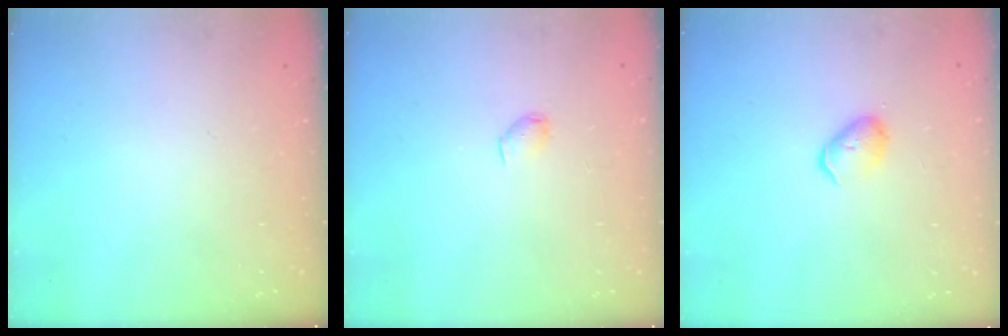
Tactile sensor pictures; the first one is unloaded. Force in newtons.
{"total": 2.8, "press": 2.8, "slide": 0.5}
{"total": 4.5, "press": 4.4, "slide": 0.6}